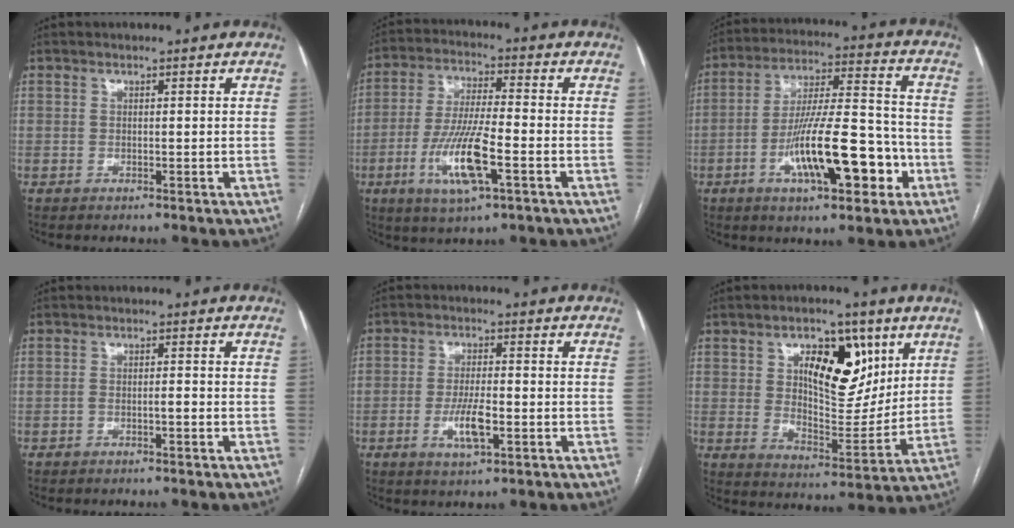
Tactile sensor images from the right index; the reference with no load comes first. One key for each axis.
{"total": 11.7, "fx": -4.2, "fy": 1.8, "fz": 10.8, "tx": -0.218, "ty": -0.012, "tz": -0.076}
{"total": 16.5, "fx": -5.8, "fy": 3.8, "fz": 15.0, "tx": -0.259, "ty": 0.013, "tz": -0.090}
{"total": 1.3, "fx": -0.7, "fy": 0.2, "fz": 1.1, "tx": -0.019, "ty": 0.005, "tz": -0.013}
{"total": 5.6, "fx": -1.8, "fy": 1.4, "fz": 5.1, "tx": -0.099, "ty": -0.004, "tz": -0.030}
{"total": 13.6, "fx": 5.6, "fy": 6.7, "fz": 10.3, "tx": -0.153, "ty": 0.010, "tz": 0.100}